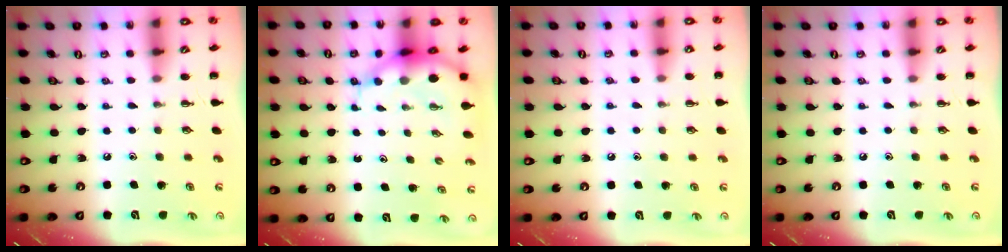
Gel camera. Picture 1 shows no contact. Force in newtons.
{"total": 5.2, "press": 4.9, "slide": 1.9}
{"total": 5.6, "press": 5.3, "slide": 1.8}
{"total": 0.0}